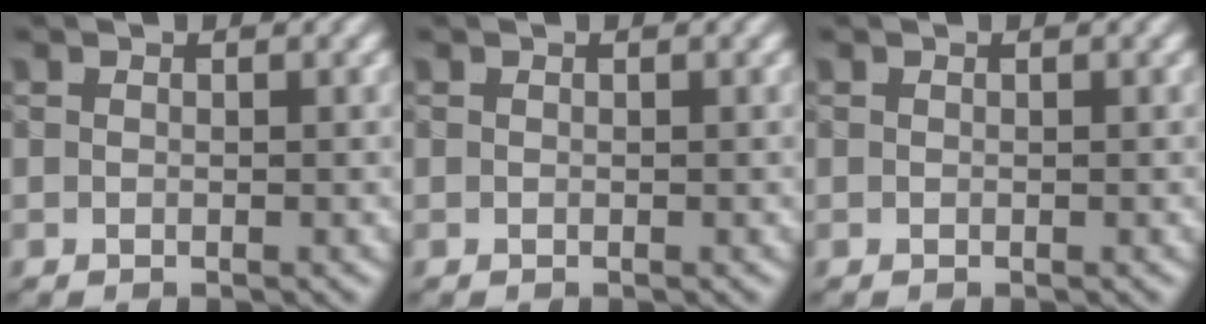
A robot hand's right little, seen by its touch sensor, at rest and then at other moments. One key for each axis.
{"total": 0.0}
{"total": 0.0}